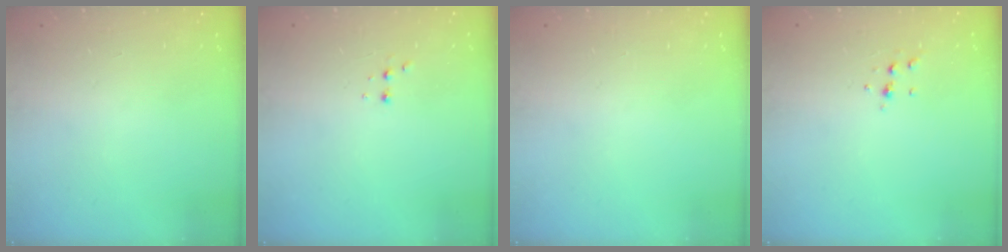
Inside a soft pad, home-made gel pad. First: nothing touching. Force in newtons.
{"total": 2.5, "press": 2.4, "slide": 0.8}
{"total": 0.0}
{"total": 4.5, "press": 4.3, "slide": 1.3}